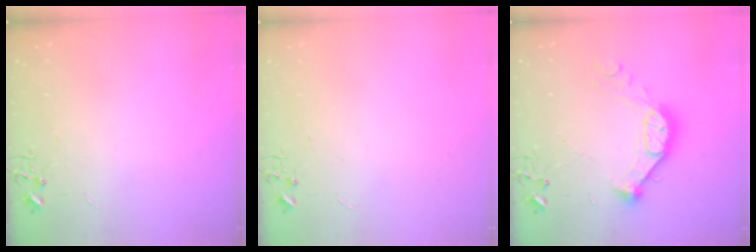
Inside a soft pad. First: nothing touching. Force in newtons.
{"total": 0.0}
{"total": 14.5, "press": 14.4, "slide": 1.2}